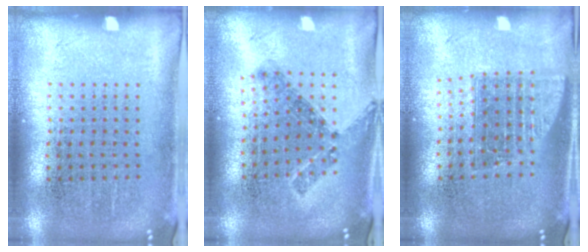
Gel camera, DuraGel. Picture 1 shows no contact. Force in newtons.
{"total": 0.8, "press": 0.8, "slide": 0.3}
{"total": 1.5, "press": 1.2, "slide": 1.0}